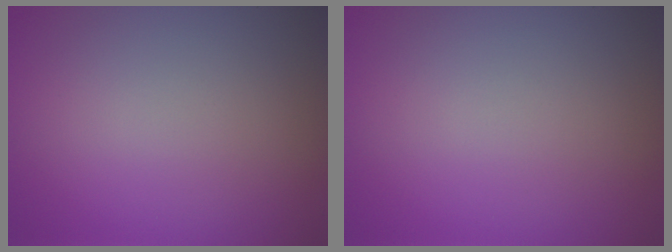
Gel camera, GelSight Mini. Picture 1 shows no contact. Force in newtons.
{"total": 0.0}